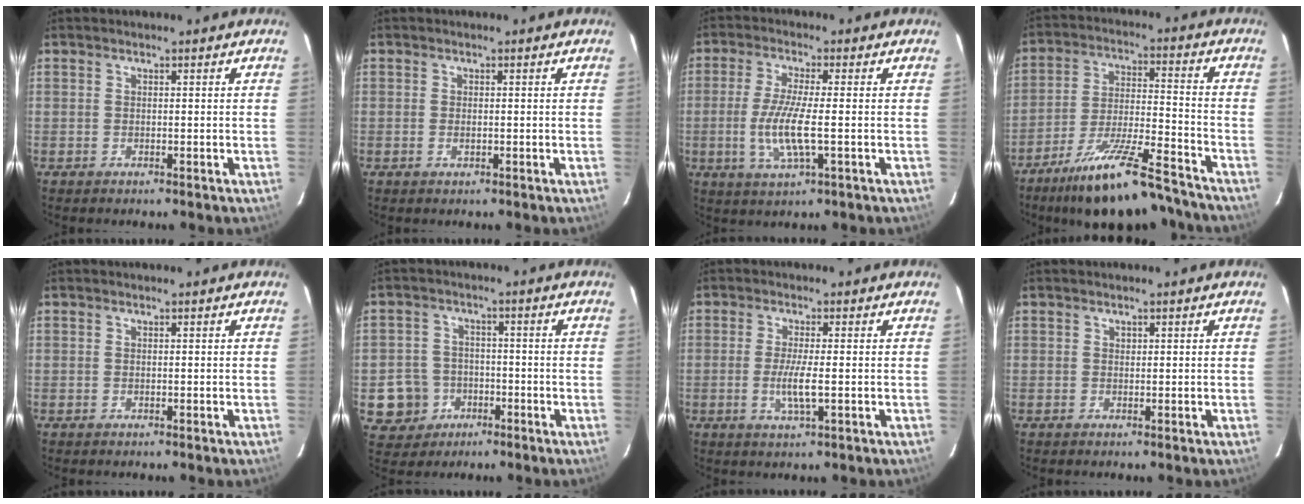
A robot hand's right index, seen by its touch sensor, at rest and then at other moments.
{"total": 1.0, "force": [-0.1, 0.5, 0.8], "torque": [-0.013, 0.002, -0.001]}
{"total": 8.5, "force": [-1.5, 1.3, 8.3], "torque": [-0.169, -0.009, -0.030]}
{"total": 19.1, "force": [-16.0, 3.2, 10.1], "torque": [-0.186, -0.021, -0.250]}
{"total": 0.0}
{"total": 7.8, "force": [-2.7, 7.2, 1.0], "torque": [-0.043, 0.023, -0.036]}
{"total": 4.5, "force": [-0.8, 0.2, 4.5], "torque": [-0.089, -0.007, -0.017]}
{"total": 0.5, "force": [0.3, 0.4, 0.1], "torque": [0.003, 0.004, 0.007]}